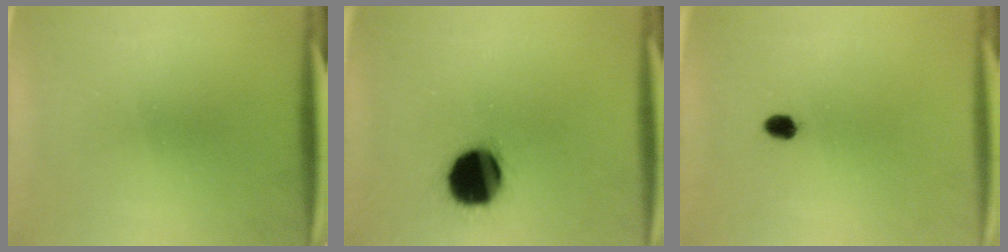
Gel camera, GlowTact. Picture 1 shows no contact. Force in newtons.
{"total": 16.2}
{"total": 2.1}